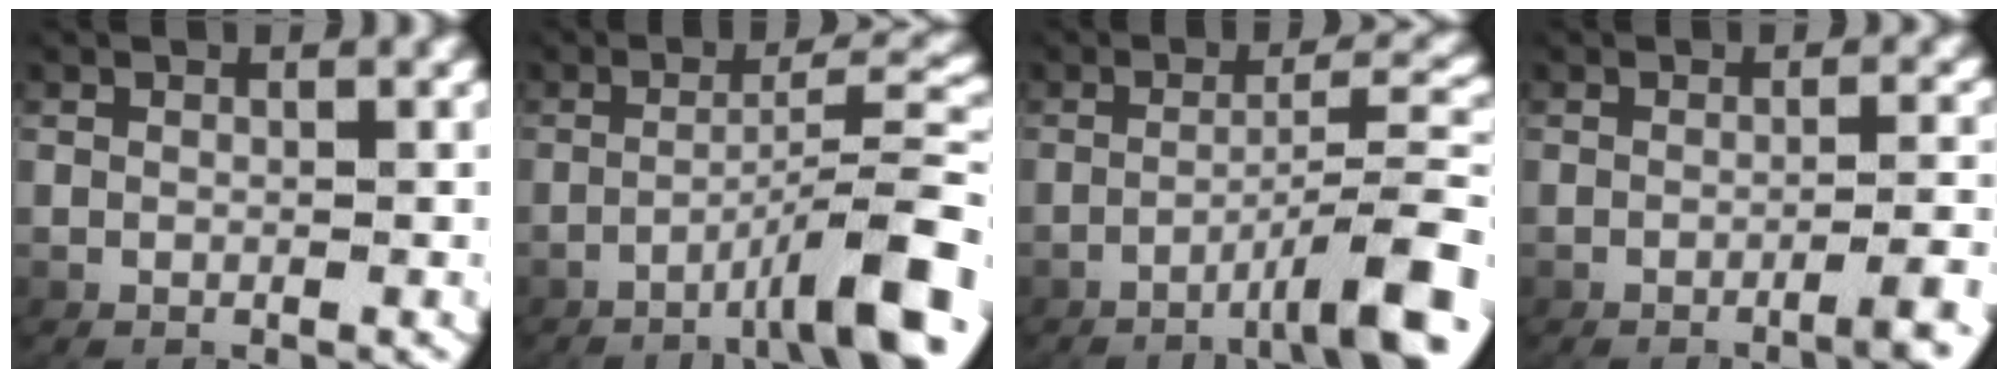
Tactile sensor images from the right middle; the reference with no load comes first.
{"total": 6.7, "force": [-3.0, 0.6, 5.9], "torque": [-0.085, 0.016, -0.048]}
{"total": 6.1, "force": [-2.8, 0.5, 5.3], "torque": [-0.077, 0.012, -0.043]}
{"total": 2.7, "force": [-1.4, 0.0, 2.3], "torque": [-0.032, 0.005, -0.025]}